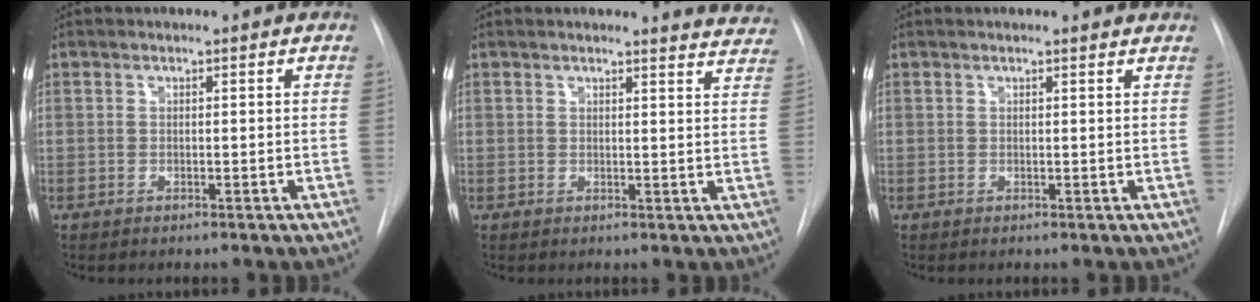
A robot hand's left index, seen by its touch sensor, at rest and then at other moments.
{"total": 7.1, "force": [7.0, 0.4, 0.5], "torque": [0.009, -0.038, 0.050]}
{"total": 3.1, "force": [3.1, 0.2, 0.6], "torque": [-0.013, 0.006, 0.025]}